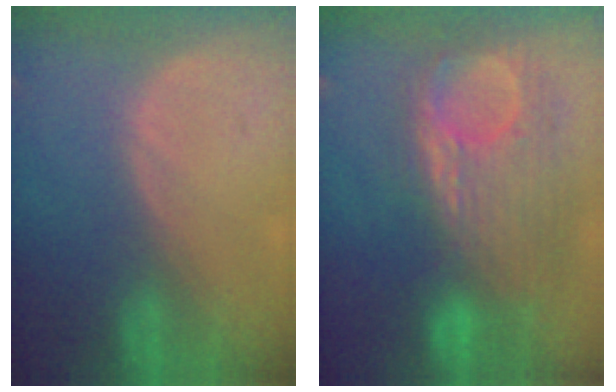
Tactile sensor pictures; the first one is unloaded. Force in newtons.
{"total": 11.7, "press": 10.3, "slide": 5.5}